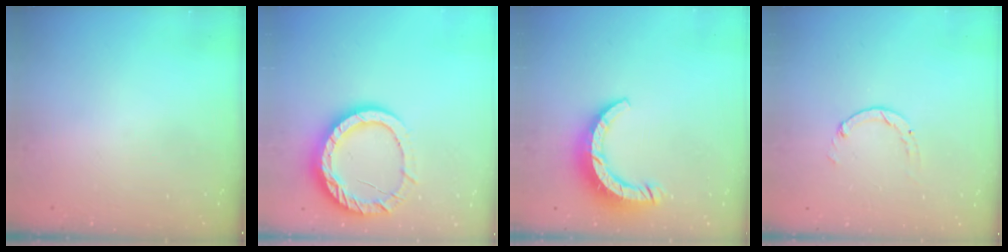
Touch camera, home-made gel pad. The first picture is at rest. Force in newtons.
{"total": 14.3, "press": 14.3, "slide": 1.3}
{"total": 9.6, "press": 9.6, "slide": 1.0}
{"total": 0.7, "press": 0.7, "slide": 0.2}